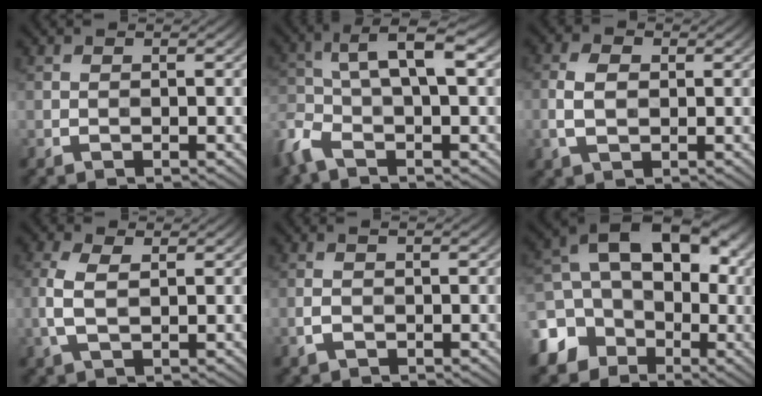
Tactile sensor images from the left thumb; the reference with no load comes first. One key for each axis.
{"total": 7.8, "fx": -1.9, "fy": 2.5, "fz": 7.1, "tx": -0.163, "ty": 0.008, "tz": -0.060}
{"total": 3.8, "fx": 0.1, "fy": 2.6, "fz": 2.8, "tx": -0.069, "ty": 0.001, "tz": -0.002}
{"total": 3.9, "fx": 0.6, "fy": 2.0, "fz": 3.3, "tx": -0.091, "ty": 0.003, "tz": 0.011}
{"total": 1.7, "fx": -0.4, "fy": 0.8, "fz": 1.4, "tx": -0.035, "ty": -0.001, "tz": -0.006}
{"total": 15.6, "fx": -3.3, "fy": 12.2, "fz": 9.1, "tx": -0.172, "ty": -0.012, "tz": -0.079}